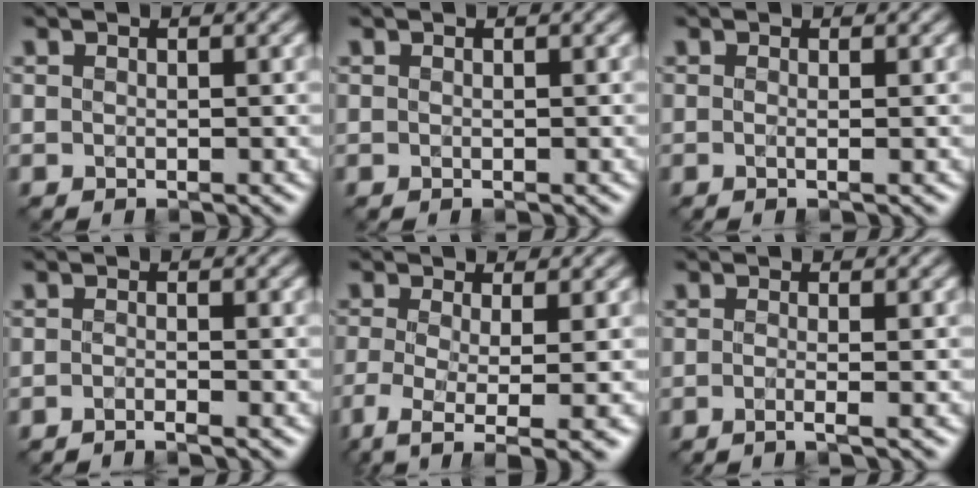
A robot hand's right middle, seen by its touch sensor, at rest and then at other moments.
{"total": 0.0}
{"total": 1.2, "force": [-0.1, 0.5, 1.2], "torque": [-0.013, -0.008, -0.014]}
{"total": 1.3, "force": [-1.0, 0.3, 0.8], "torque": [-0.004, -0.005, -0.026]}
{"total": 5.9, "force": [-2.5, 1.5, 5.1], "torque": [-0.095, -0.013, -0.049]}
{"total": 1.9, "force": [-0.5, 0.7, 1.7], "torque": [-0.013, -0.013, -0.026]}